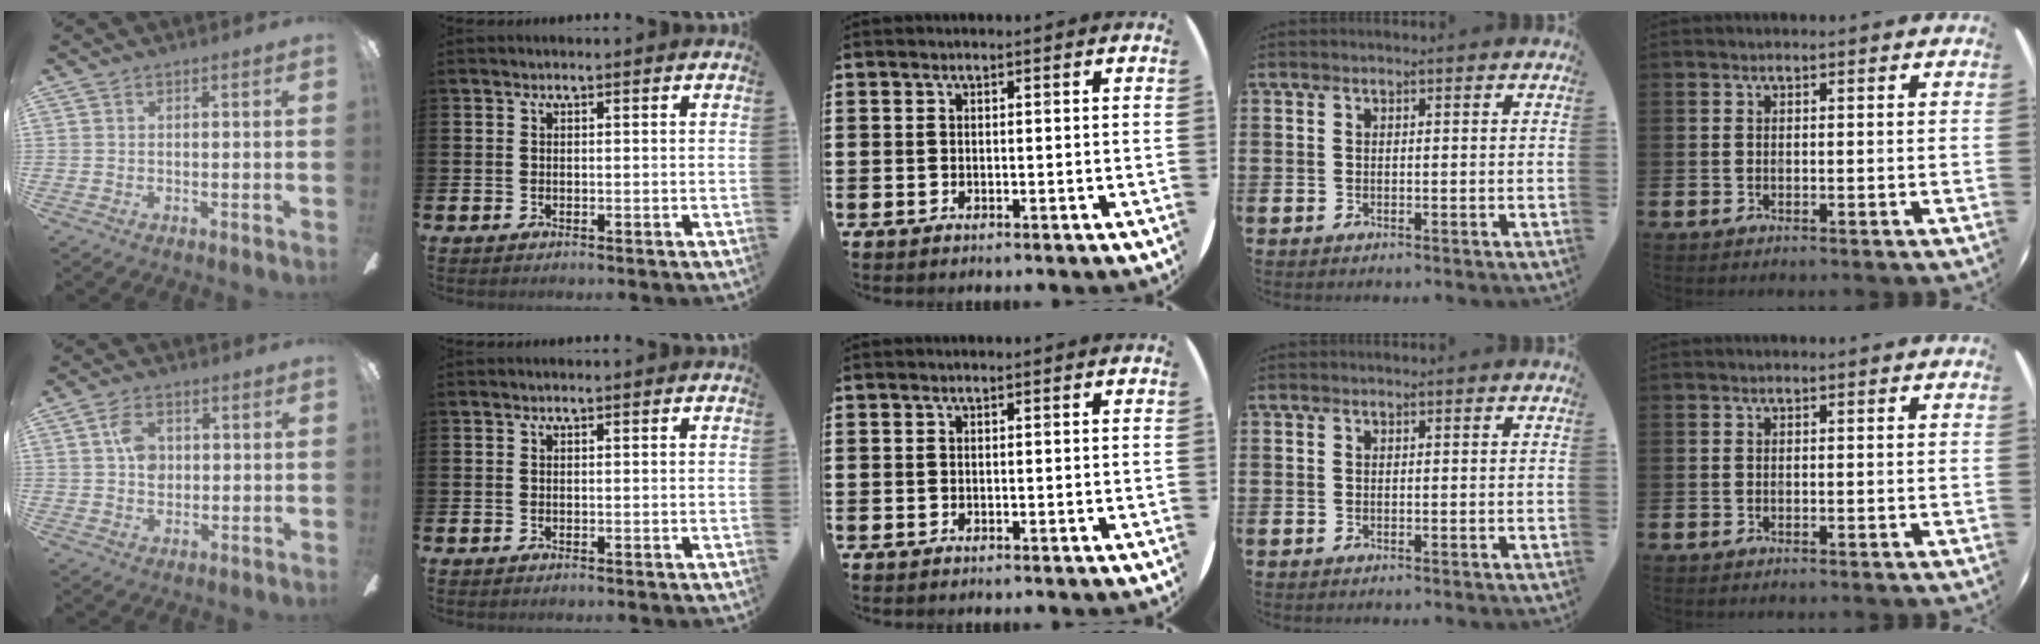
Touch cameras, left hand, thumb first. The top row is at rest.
{"thumb": {"total": 6.3, "force": [1.4, 4.6, 4.1], "torque": [-0.061, 0.004, 0.023]}}